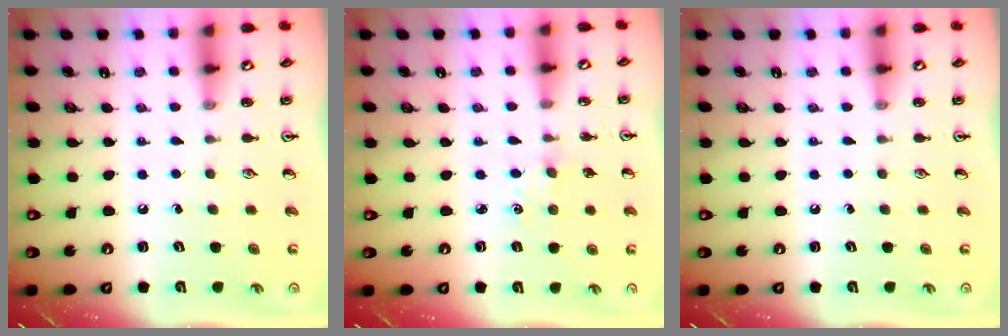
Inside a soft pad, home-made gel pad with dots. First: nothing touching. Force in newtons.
{"total": 0.7, "press": 0.7, "slide": 0.1}
{"total": 0.0}